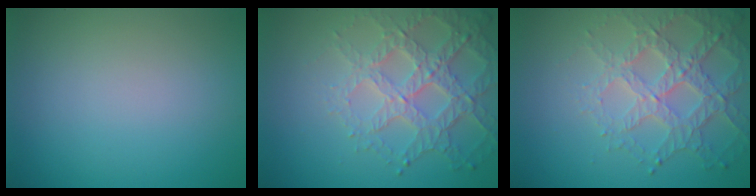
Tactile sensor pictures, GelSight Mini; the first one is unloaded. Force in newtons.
{"total": 5.1, "press": 4.3, "slide": 2.7}
{"total": 4.7, "press": 4.1, "slide": 2.3}